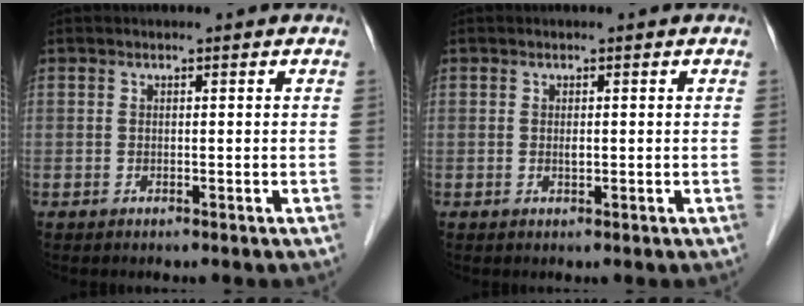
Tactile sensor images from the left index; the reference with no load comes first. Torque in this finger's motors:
{"motor_torque": [0.05, 0.03, 0.00, 0.00]}